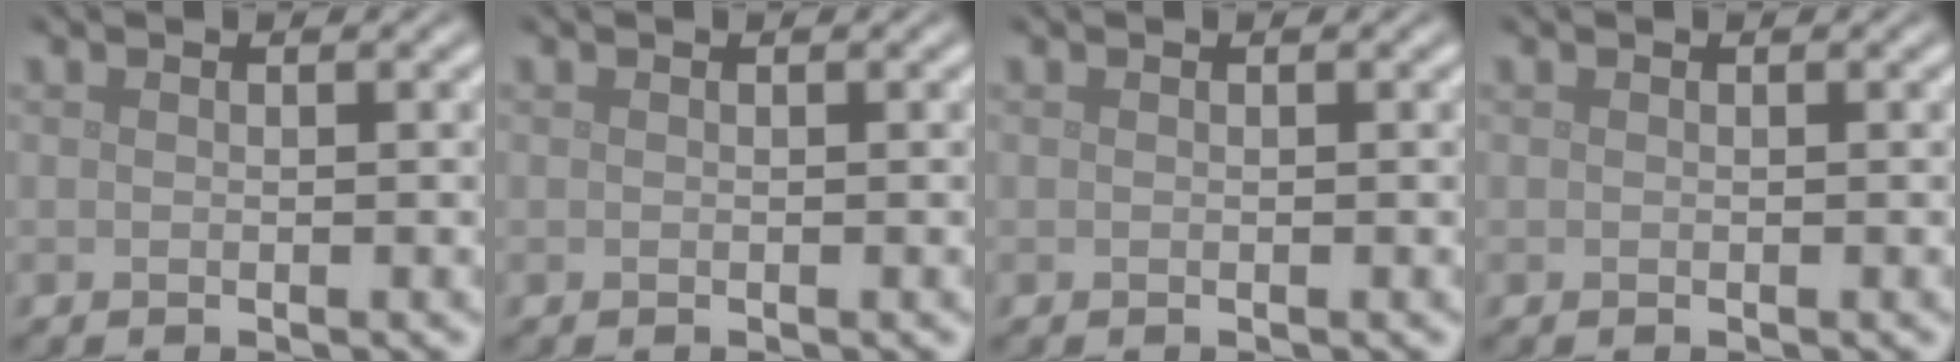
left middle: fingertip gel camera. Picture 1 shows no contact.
{"total": 0.0}
{"total": 0.0}
{"total": 0.0}